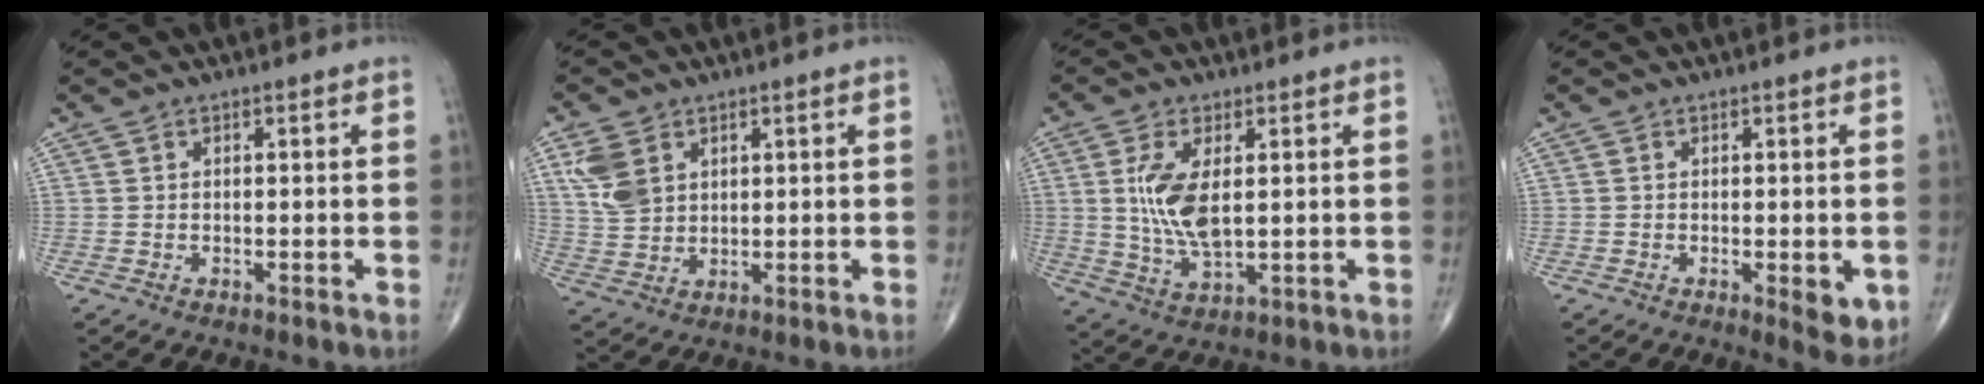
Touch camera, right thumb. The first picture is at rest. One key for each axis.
{"total": 7.2, "fx": 3.0, "fy": 5.1, "fz": 4.2, "tx": -0.077, "ty": -0.007, "tz": 0.067}
{"total": 9.7, "fx": 1.6, "fy": 4.3, "fz": 8.6, "tx": -0.176, "ty": -0.015, "tz": 0.039}
{"total": 4.8, "fx": -1.2, "fy": 1.8, "fz": 4.3, "tx": -0.046, "ty": -0.010, "tz": -0.012}